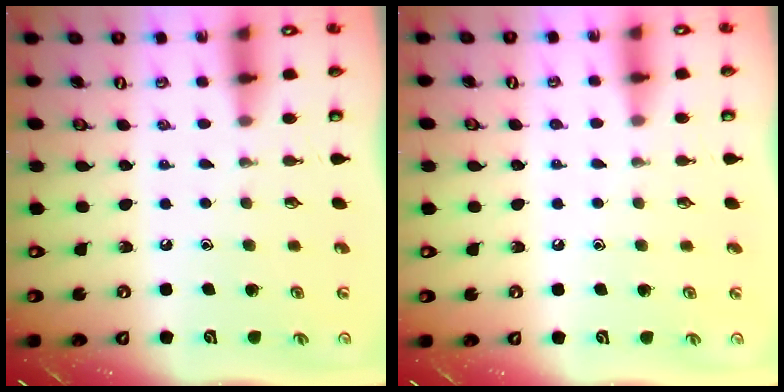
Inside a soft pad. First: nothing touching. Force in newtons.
{"total": 2.9, "press": 2.8, "slide": 0.4}